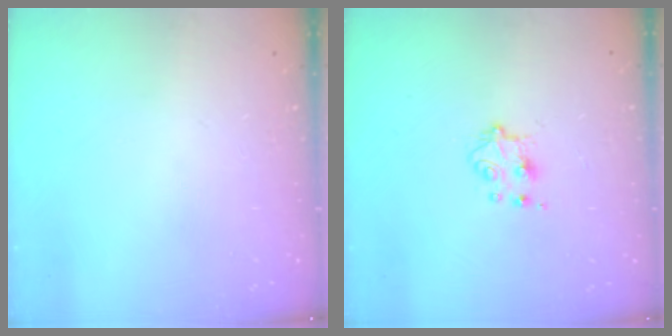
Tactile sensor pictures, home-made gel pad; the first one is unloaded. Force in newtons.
{"total": 5.3, "press": 5.2, "slide": 0.6}